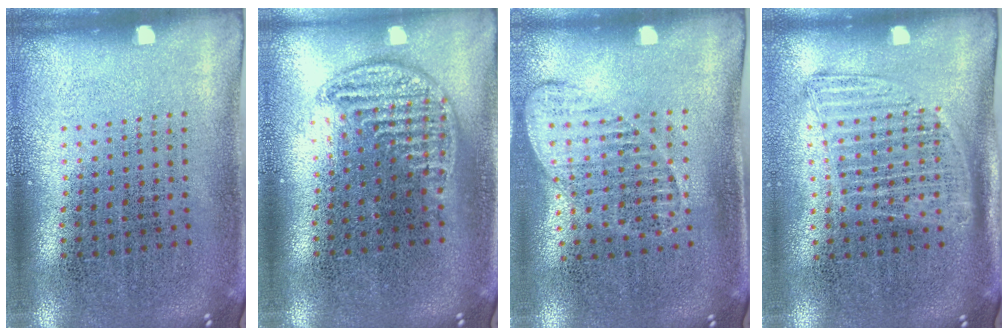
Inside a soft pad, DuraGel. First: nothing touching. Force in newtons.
{"total": 0.8, "press": 0.8, "slide": 0.1}
{"total": 1.3, "press": 1.2, "slide": 0.5}
{"total": 1.4, "press": 1.2, "slide": 0.7}